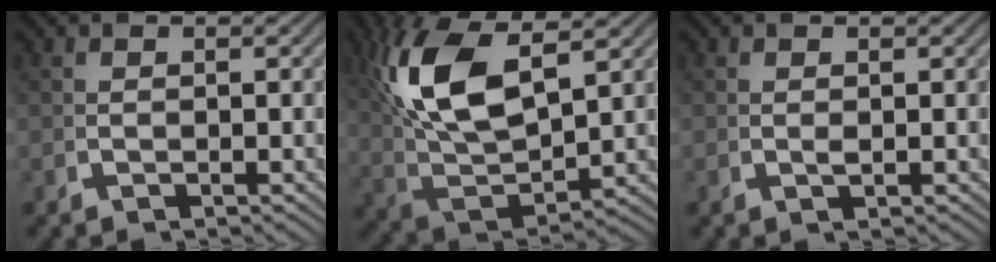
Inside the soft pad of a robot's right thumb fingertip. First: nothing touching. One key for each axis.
{"total": 11.3, "fx": 2.2, "fy": 6.5, "fz": 8.9, "tx": -0.212, "ty": -0.024, "tz": 0.055}
{"total": 0.8, "fx": 0.2, "fy": 0.4, "fz": 0.7, "tx": -0.017, "ty": 0.002, "tz": 0.005}